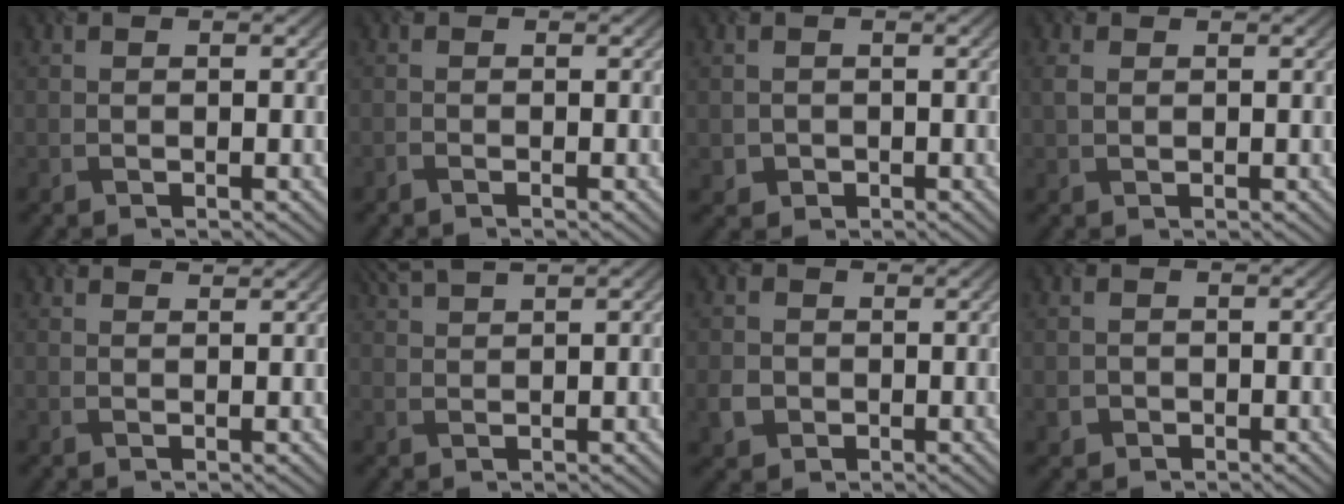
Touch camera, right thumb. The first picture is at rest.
{"total": 0.5, "force": [-0.3, -0.4, -0.2], "torque": [0.002, -0.001, -0.009]}
{"total": 1.2, "force": [-0.2, 1.2, -0.2], "torque": [0.003, -0.009, -0.006]}
{"total": 1.1, "force": [0.8, 0.7, 0.5], "torque": [-0.025, 0.002, 0.011]}
{"total": 1.4, "force": [1.4, -0.1, -0.1], "torque": [-0.007, -0.008, 0.018]}
{"total": 3.9, "force": [3.1, 0.2, 2.4], "torque": [-0.059, 0.016, 0.061]}
{"total": 2.9, "force": [-0.3, 2.8, 0.8], "torque": [-0.028, -0.005, -0.013]}
{"total": 0.9, "force": [-0.2, 0.8, -0.3], "torque": [0.006, -0.006, -0.009]}